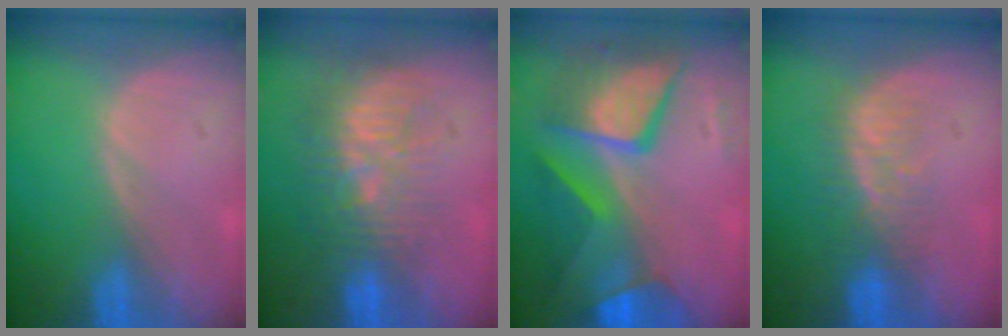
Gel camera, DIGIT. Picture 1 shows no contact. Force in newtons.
{"total": 9.2, "press": 8.5, "slide": 3.4}
{"total": 10.7, "press": 10.7, "slide": 1.0}
{"total": 5.0, "press": 4.7, "slide": 1.6}